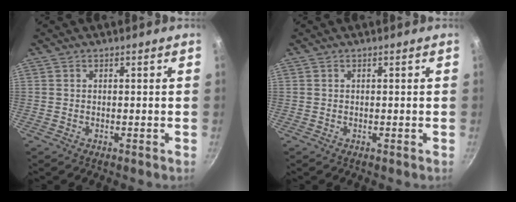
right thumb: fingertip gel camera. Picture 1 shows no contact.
{"total": 0.0}